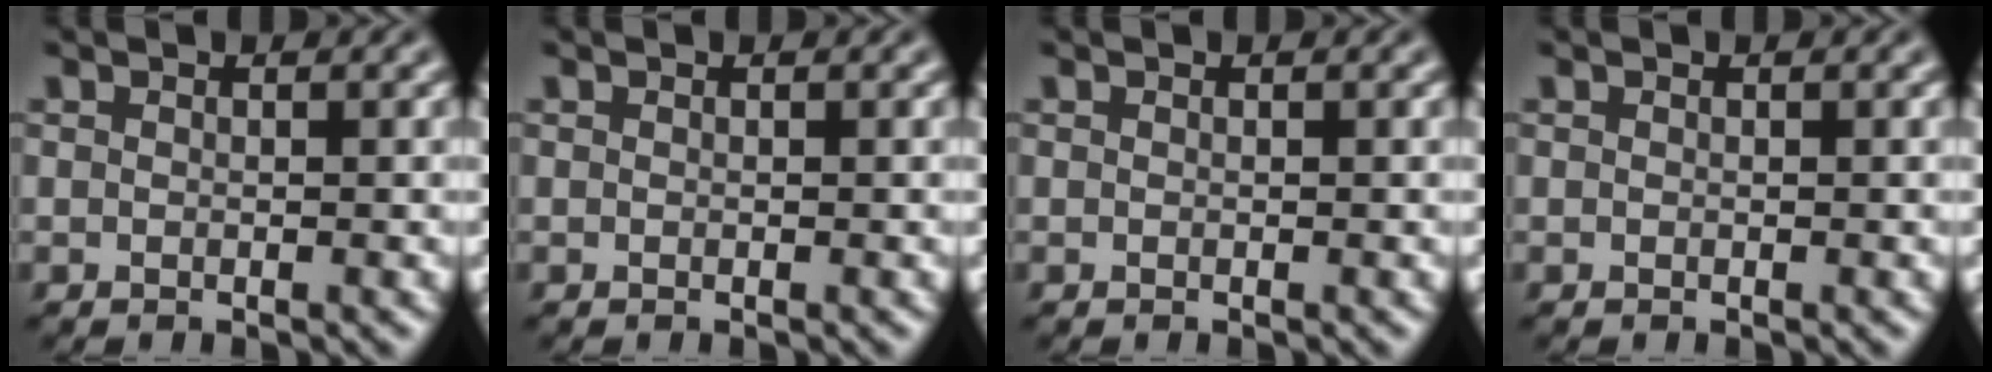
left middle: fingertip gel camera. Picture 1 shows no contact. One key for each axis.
{"total": 0.0}
{"total": 0.0}
{"total": 0.0}